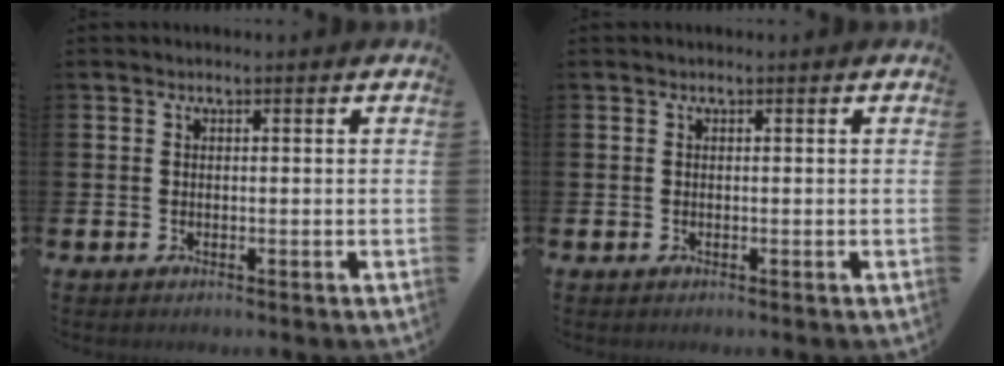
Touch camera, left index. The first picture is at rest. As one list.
[{"total": 0.0}]